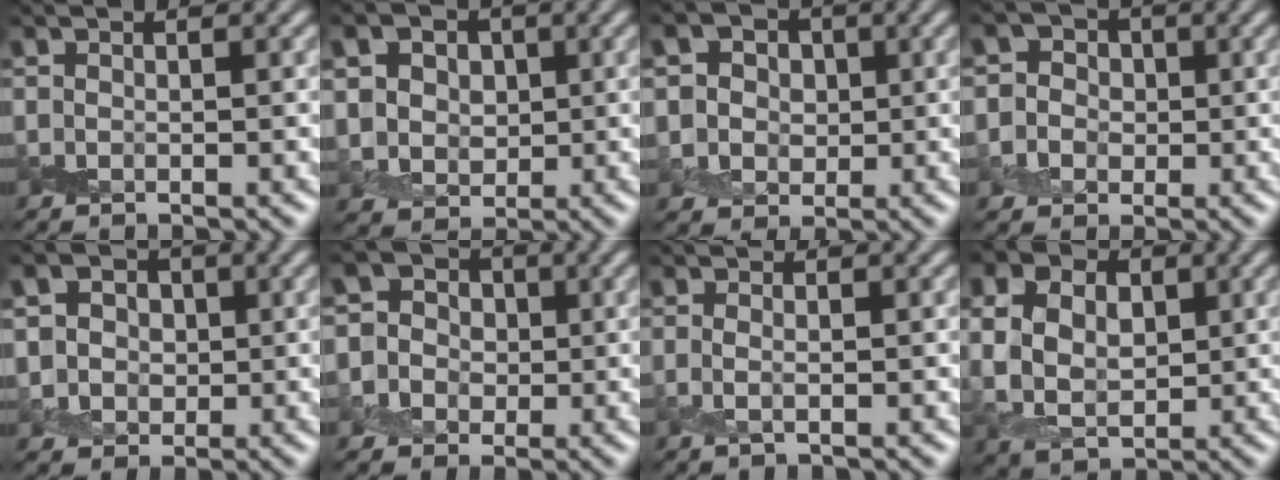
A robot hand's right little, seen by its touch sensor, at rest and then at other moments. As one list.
[{"total": 7.8, "force": [2.5, 6.4, 3.7], "torque": [-0.078, 0.020, 0.027]}, {"total": 5.8, "force": [1.7, 5.0, 2.5], "torque": [-0.043, 0.015, 0.014]}, {"total": 4.9, "force": [0.5, 4.6, 1.7], "torque": [-0.008, 0.030, -0.014]}, {"total": 5.7, "force": [1.6, 4.8, 2.6], "torque": [-0.048, 0.016, 0.012]}, {"total": 6.1, "force": [0.0, 5.9, 1.7], "torque": [-0.023, 0.035, -0.029]}, {"total": 0.9, "force": [-0.1, 0.3, 0.9], "torque": [-0.020, -0.004, -0.003]}, {"total": 9.9, "force": [2.6, 7.4, 6.0], "torque": [-0.118, 0.030, 0.033]}]